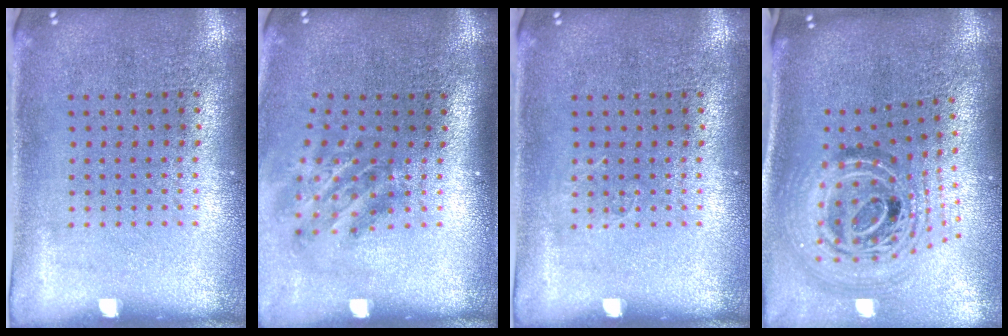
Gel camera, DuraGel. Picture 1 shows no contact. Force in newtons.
{"total": 1.9, "press": 1.2, "slide": 1.5}
{"total": 0.6, "press": 0.5, "slide": 0.2}
{"total": 2.1, "press": 1.7, "slide": 1.3}